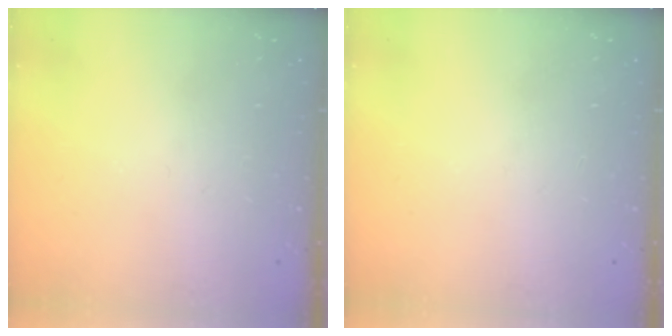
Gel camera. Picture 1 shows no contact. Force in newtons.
{"total": 0.0}